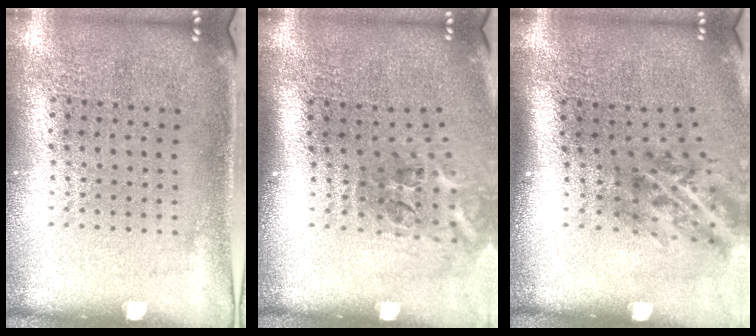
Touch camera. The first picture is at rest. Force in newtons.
{"total": 2.2, "press": 1.4, "slide": 1.7}
{"total": 1.9, "press": 1.2, "slide": 1.4}